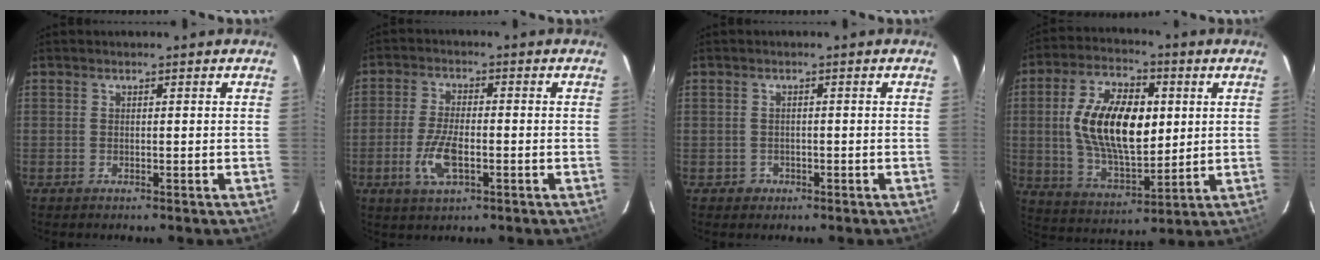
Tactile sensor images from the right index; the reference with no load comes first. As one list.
[{"total": 7.7, "force": [-2.5, 3.1, 6.5], "torque": [-0.141, -0.005, -0.047]}, {"total": 2.2, "force": [-0.7, 2.1, 0.1], "torque": [-0.005, 0.006, -0.008]}, {"total": 17.1, "force": [2.1, 8.7, 14.6], "torque": [-0.270, 0.014, 0.044]}]